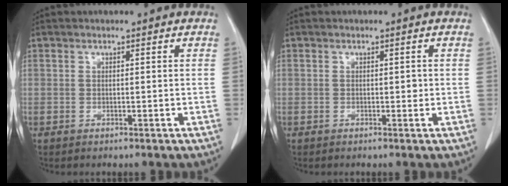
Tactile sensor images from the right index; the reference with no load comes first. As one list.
[{"total": 0.7, "force": [0.0, 0.4, 0.6], "torque": [-0.006, 0.002, 0.000]}]